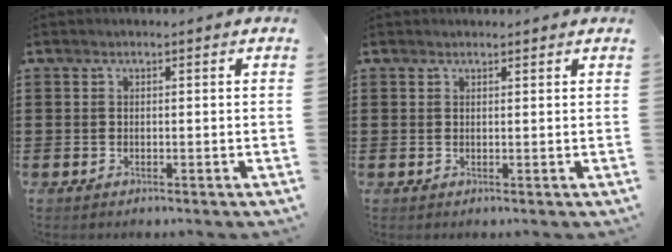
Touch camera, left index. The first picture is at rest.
{"total": 0.8, "force": [0.8, 0.0, 0.2], "torque": [-0.004, -0.001, 0.016]}